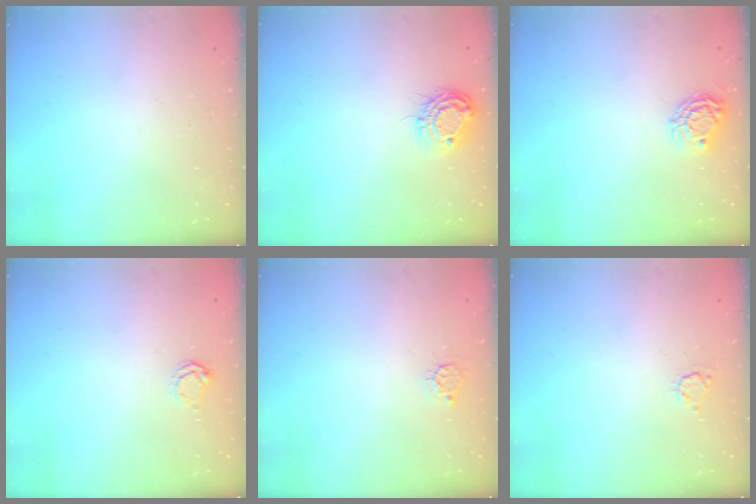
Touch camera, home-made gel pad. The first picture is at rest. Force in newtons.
{"total": 9.6, "press": 9.6, "slide": 0.8}
{"total": 7.8, "press": 7.7, "slide": 0.3}
{"total": 3.1, "press": 3.1, "slide": 0.4}
{"total": 3.9, "press": 3.9, "slide": 0.4}
{"total": 3.2, "press": 3.1, "slide": 0.4}